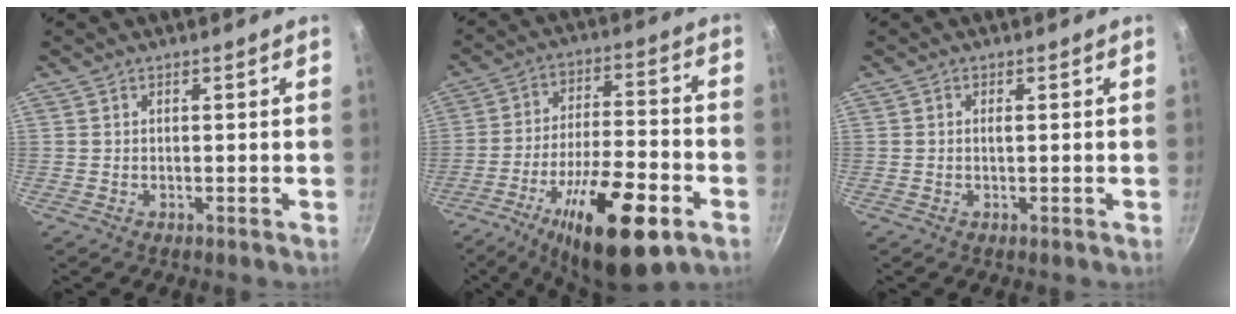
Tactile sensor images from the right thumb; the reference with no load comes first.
{"total": 21.8, "force": [-10.4, 7.4, 17.7], "torque": [-0.276, 0.034, -0.164]}
{"total": 0.8, "force": [0.1, 0.3, 0.7], "torque": [-0.014, 0.001, 0.000]}